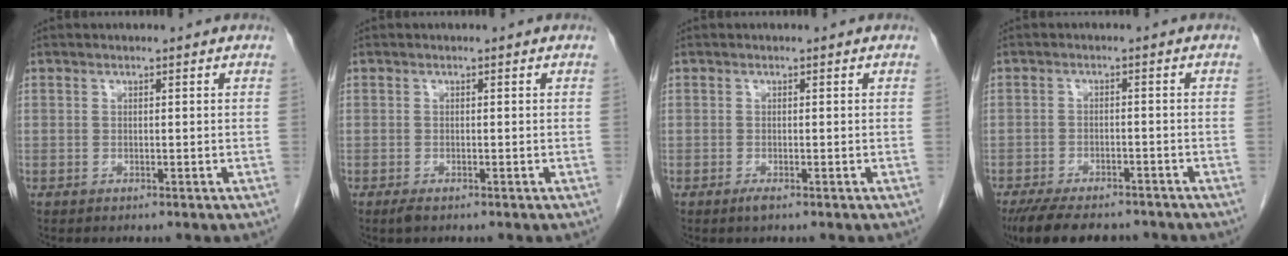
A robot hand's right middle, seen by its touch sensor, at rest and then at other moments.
{"total": 1.1, "force": [-0.8, 0.3, 0.8], "torque": [-0.018, -0.003, -0.011]}
{"total": 0.9, "force": [-0.6, 0.1, 0.7], "torque": [-0.015, -0.002, -0.010]}
{"total": 11.8, "force": [-9.7, 4.1, 5.3], "torque": [-0.093, -0.007, -0.142]}